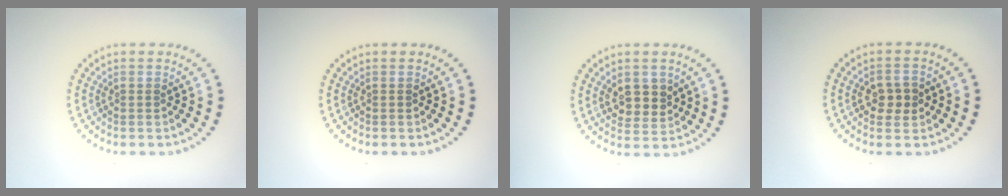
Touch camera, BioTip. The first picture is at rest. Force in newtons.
{"total": 0.0}
{"total": 3.0, "press": 2.8, "slide": 0.9}
{"total": 2.5, "press": 2.5, "slide": 0.1}